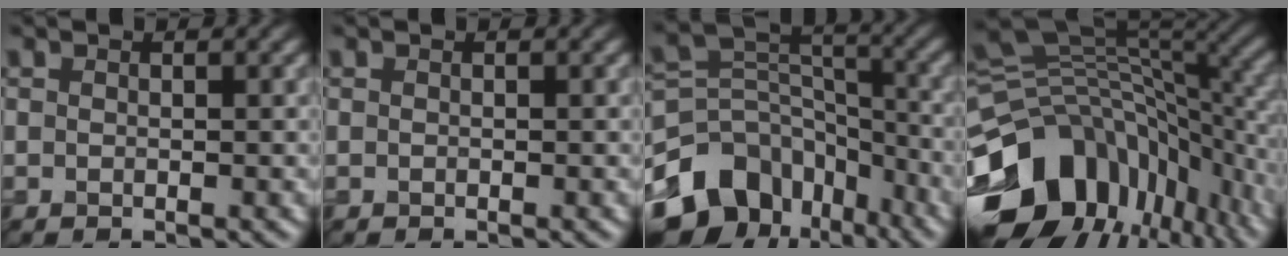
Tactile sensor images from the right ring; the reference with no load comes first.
{"total": 0.0}
{"total": 10.4, "force": [-5.6, 7.5, 4.6], "torque": [-0.096, 0.013, -0.101]}
{"total": 13.7, "force": [-5.1, 9.8, 8.1], "torque": [-0.173, 0.006, -0.088]}